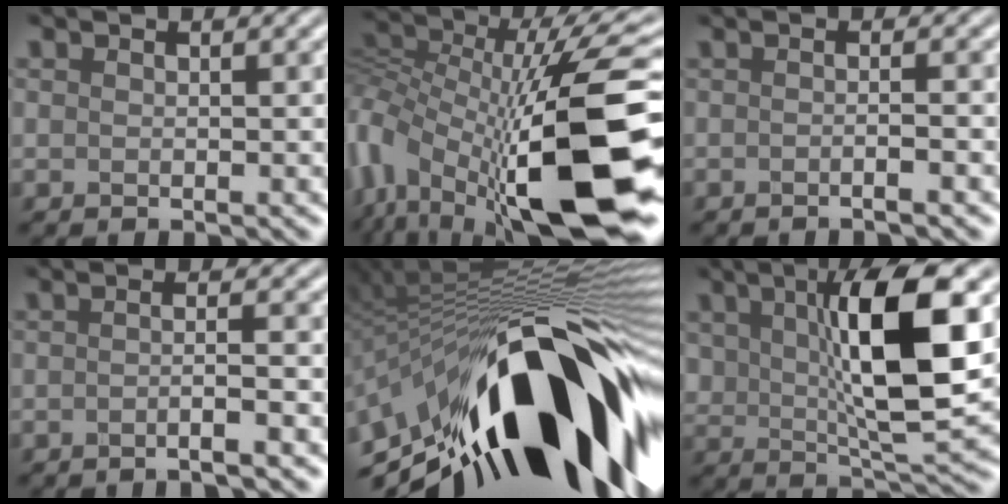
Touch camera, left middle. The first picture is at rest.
{"total": 16.4, "force": [-3.7, 7.6, 14.1], "torque": [-0.251, 0.001, -0.066]}
{"total": 3.3, "force": [-0.3, 1.3, 3.0], "torque": [-0.014, 0.001, -0.031]}
{"total": 3.5, "force": [-0.8, 0.9, 3.2], "torque": [-0.026, -0.004, -0.025]}
{"total": 19.1, "force": [-6.1, 7.3, 16.6], "torque": [-0.243, 0.005, -0.112]}
{"total": 10.0, "force": [2.6, 3.1, 9.2], "torque": [-0.156, -0.002, 0.047]}